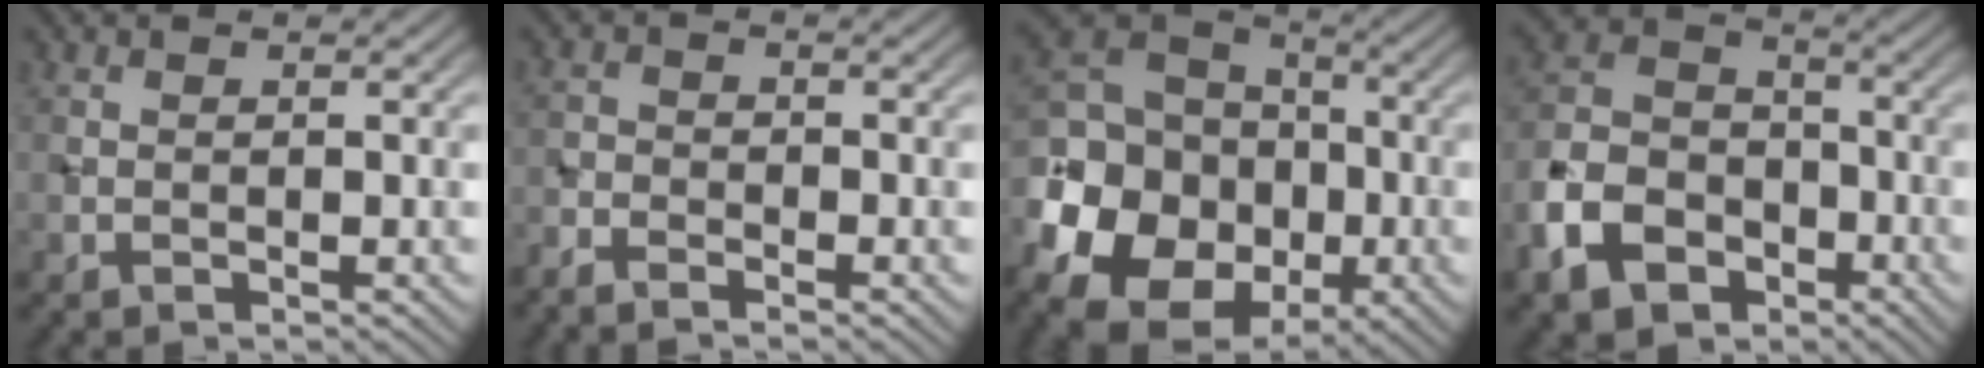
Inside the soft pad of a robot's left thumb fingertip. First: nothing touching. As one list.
[{"total": 2.9, "force": [-2.6, 0.7, 1.0], "torque": [-0.023, -0.006, -0.059]}, {"total": 18.9, "force": [-6.1, 14.4, 10.5], "torque": [-0.257, -0.021, -0.125]}, {"total": 11.1, "force": [-5.6, 7.7, 5.7], "torque": [-0.150, -0.019, -0.127]}]